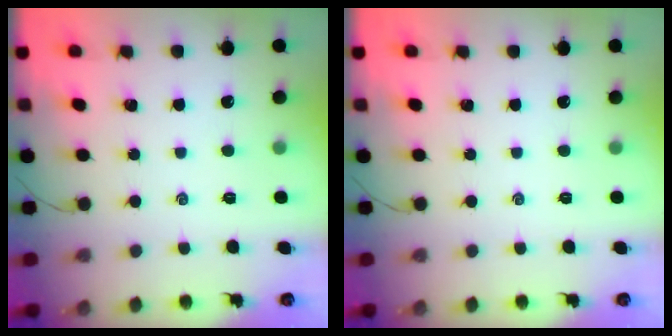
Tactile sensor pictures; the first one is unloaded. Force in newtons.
{"total": 0.0}